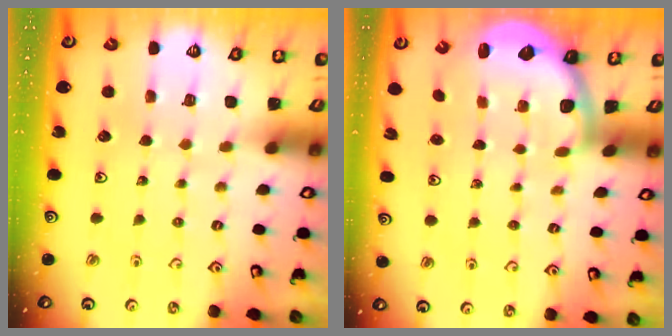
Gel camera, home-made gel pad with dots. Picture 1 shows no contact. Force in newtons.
{"total": 2.2, "press": 2.1, "slide": 0.8}